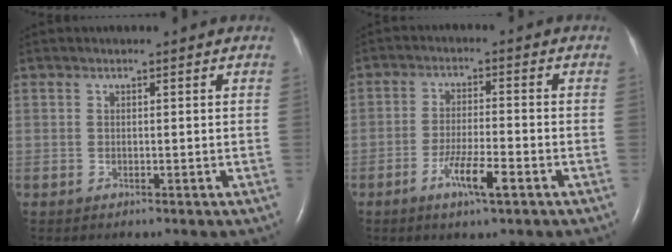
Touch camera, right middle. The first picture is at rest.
{"total": 5.8, "force": [-3.1, 0.4, 4.9], "torque": [-0.096, -0.007, -0.055]}